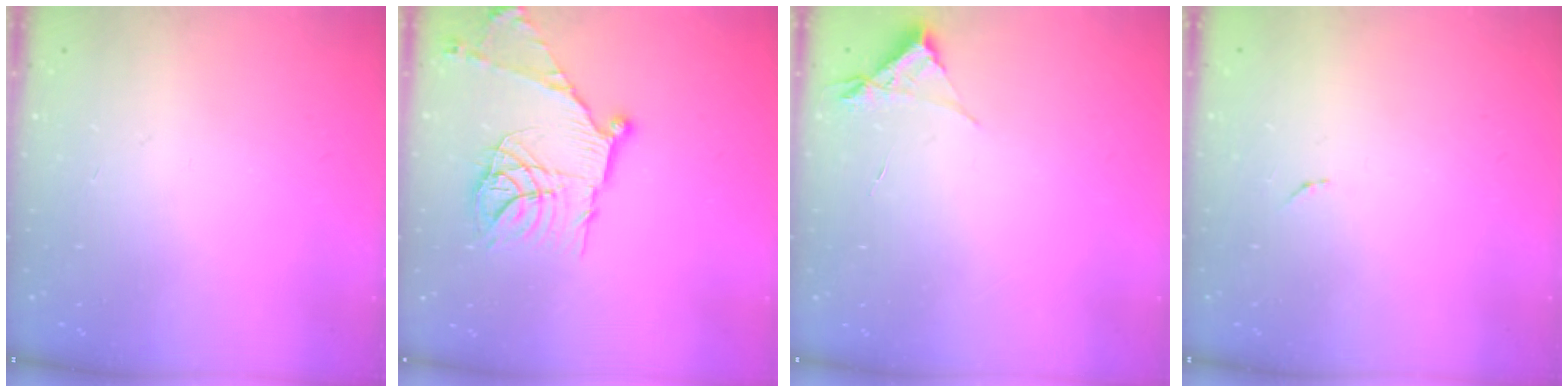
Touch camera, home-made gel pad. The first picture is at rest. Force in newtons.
{"total": 18.9, "press": 18.8, "slide": 1.9}
{"total": 3.0, "press": 3.0, "slide": 0.3}
{"total": 3.3, "press": 3.3, "slide": 0.1}